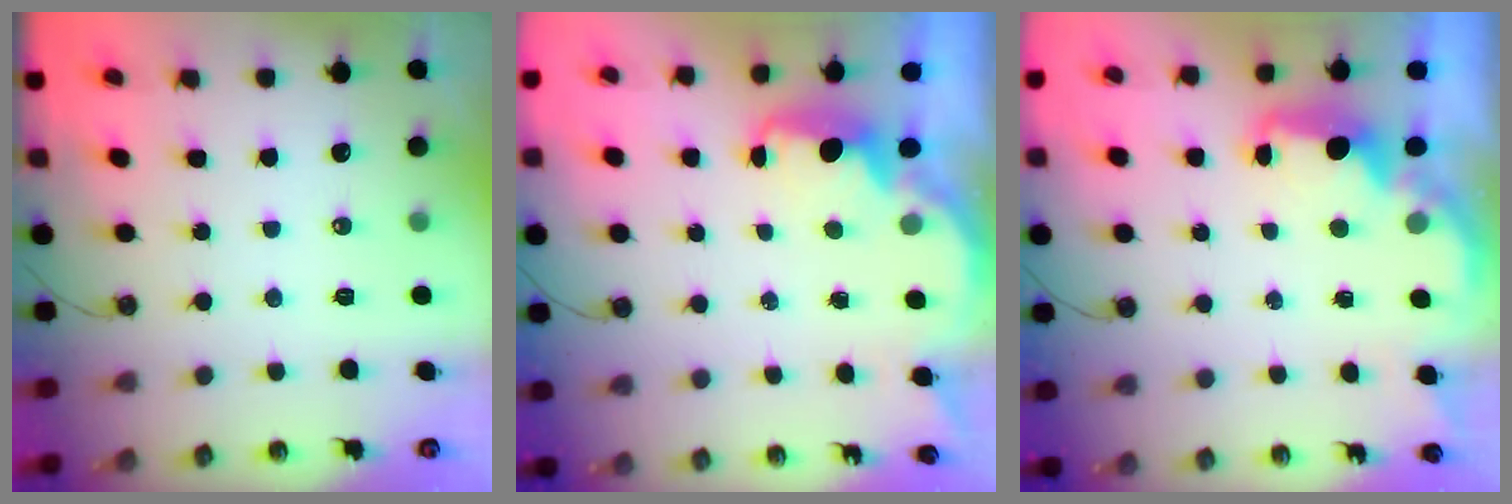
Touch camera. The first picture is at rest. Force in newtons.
{"total": 2.3, "press": 2.3, "slide": 0.4}
{"total": 2.3, "press": 2.2, "slide": 0.7}